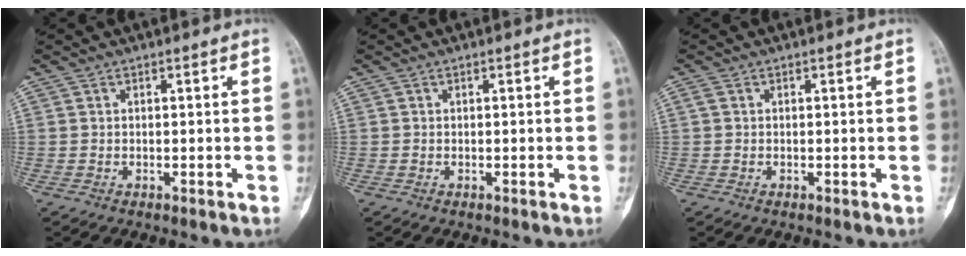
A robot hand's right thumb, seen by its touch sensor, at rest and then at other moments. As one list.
[{"total": 0.0}, {"total": 0.8, "force": [0.2, 0.6, 0.5], "torque": [-0.013, 0.005, 0.004]}]